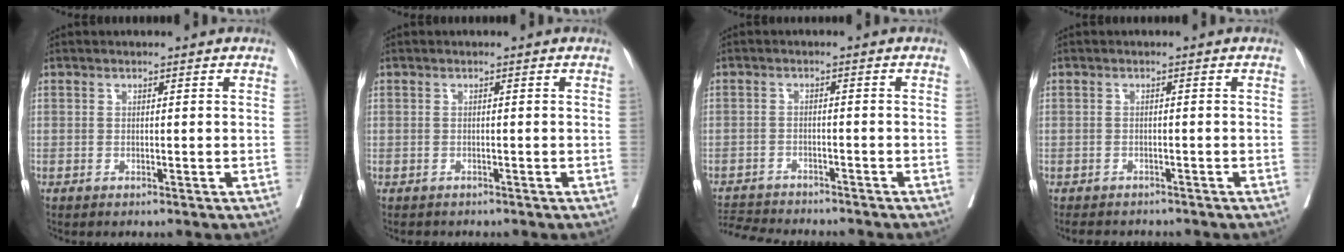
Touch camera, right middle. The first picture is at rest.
{"total": 1.7, "force": [-1.5, 0.9, 0.3], "torque": [-0.010, -0.003, -0.022]}
{"total": 8.6, "force": [-8.2, 1.0, 2.3], "torque": [-0.033, -0.004, -0.125]}
{"total": 6.0, "force": [-5.4, 2.0, 1.6], "torque": [-0.017, -0.003, -0.070]}